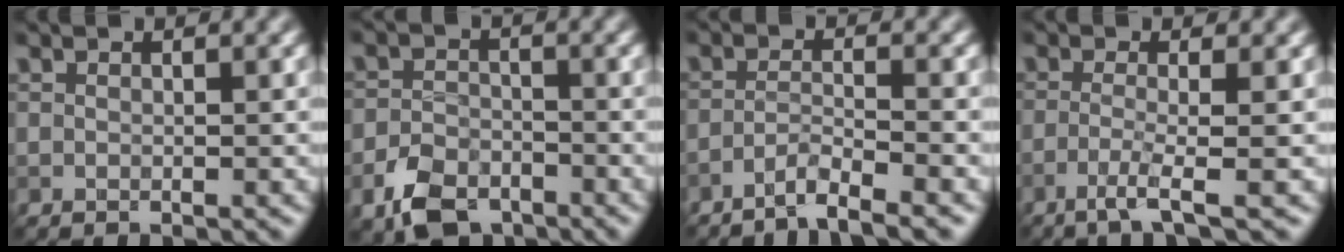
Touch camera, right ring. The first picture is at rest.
{"total": 5.1, "force": [-3.3, 3.1, 2.4], "torque": [-0.049, -0.004, -0.066]}
{"total": 2.7, "force": [-2.2, 0.2, 1.7], "torque": [-0.023, 0.003, -0.051]}
{"total": 2.8, "force": [-1.3, 0.2, 2.4], "torque": [-0.041, 0.000, -0.042]}